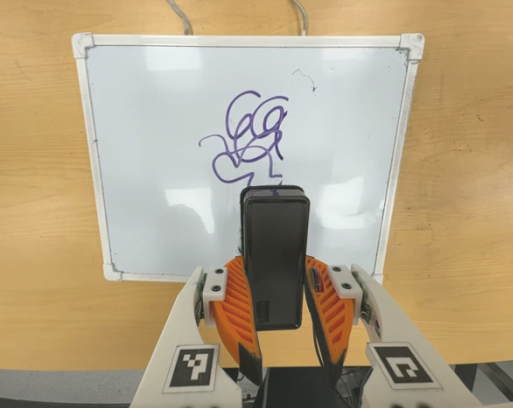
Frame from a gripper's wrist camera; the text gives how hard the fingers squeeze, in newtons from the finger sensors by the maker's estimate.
{"total": 8.8, "left": 7.2, "right": 10.4}